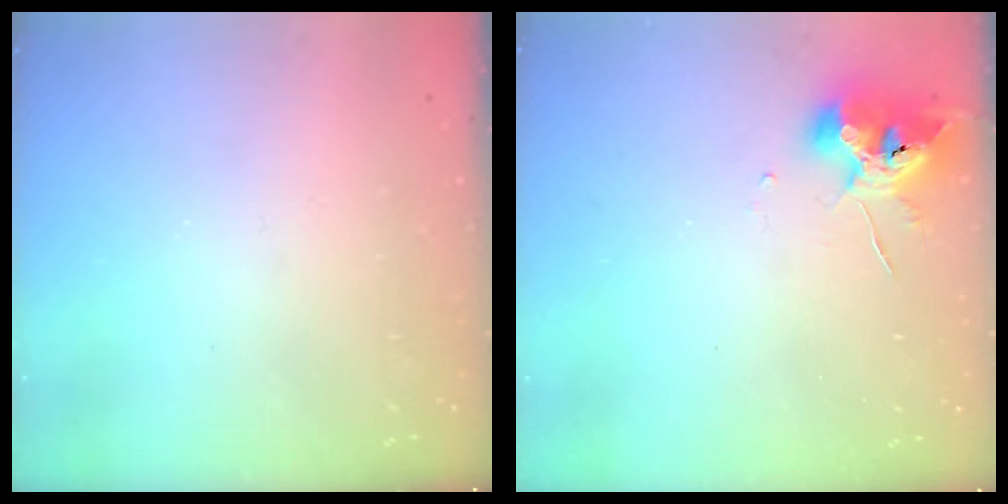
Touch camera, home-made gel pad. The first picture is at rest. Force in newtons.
{"total": 9.7, "press": 9.6, "slide": 1.2}